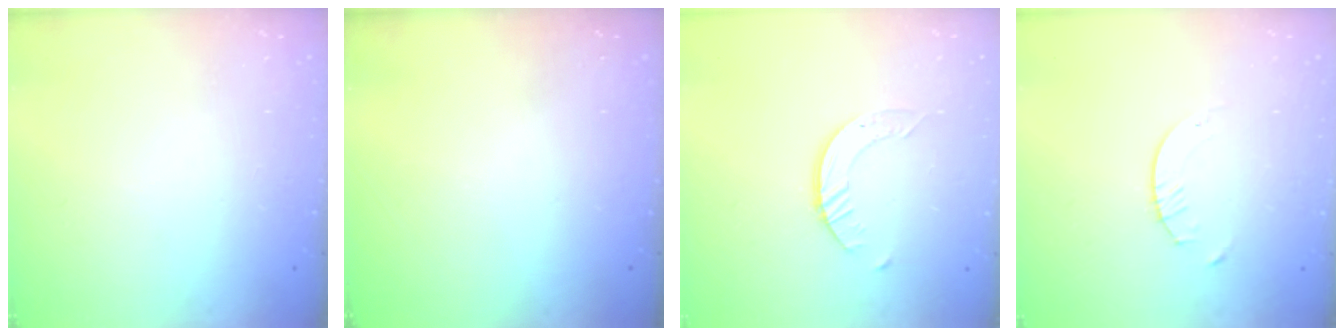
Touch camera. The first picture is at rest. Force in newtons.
{"total": 0.0}
{"total": 2.5, "press": 2.5, "slide": 0.3}
{"total": 2.1, "press": 2.1, "slide": 0.3}